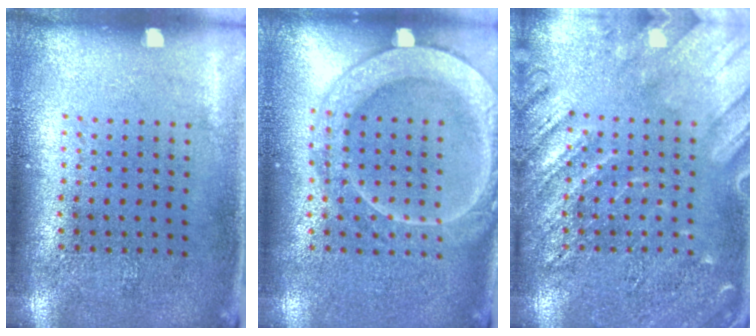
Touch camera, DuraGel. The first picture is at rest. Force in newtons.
{"total": 2.0, "press": 2.0, "slide": 0.2}
{"total": 3.7, "press": 3.6, "slide": 0.5}